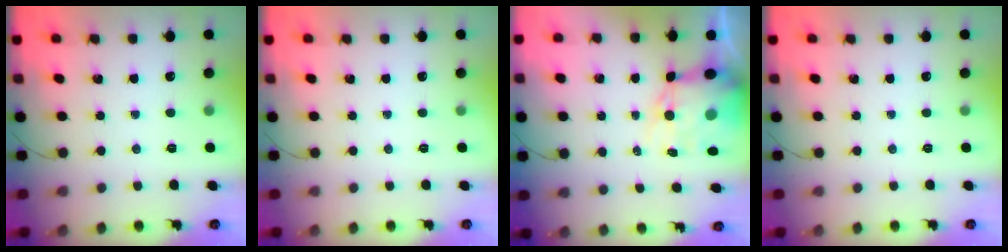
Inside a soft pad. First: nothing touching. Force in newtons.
{"total": 0.0}
{"total": 12.4, "press": 12.0, "slide": 3.0}
{"total": 0.0}